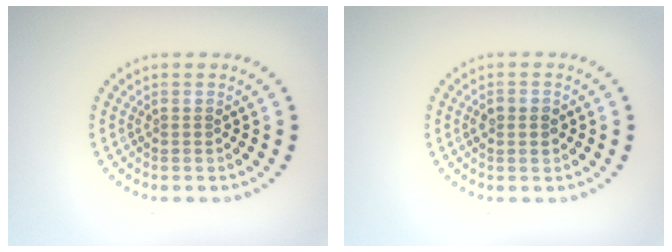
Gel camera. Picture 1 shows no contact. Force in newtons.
{"total": 2.2, "press": 2.2, "slide": 0.1}